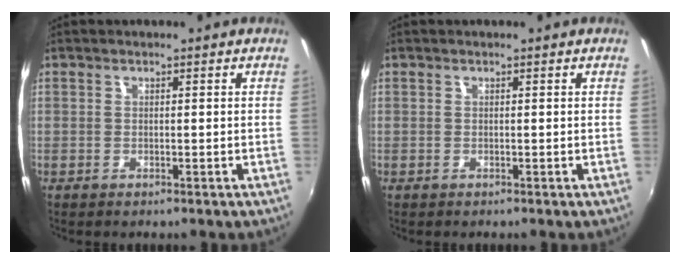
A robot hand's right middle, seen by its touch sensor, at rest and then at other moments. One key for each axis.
{"total": 0.0}